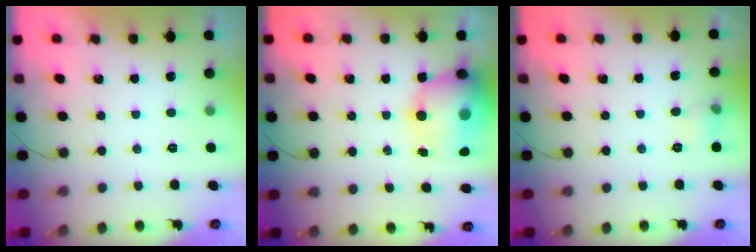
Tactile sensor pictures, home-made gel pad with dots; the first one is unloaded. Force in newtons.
{"total": 15.6, "press": 15.2, "slide": 3.5}
{"total": 5.6, "press": 5.3, "slide": 1.9}